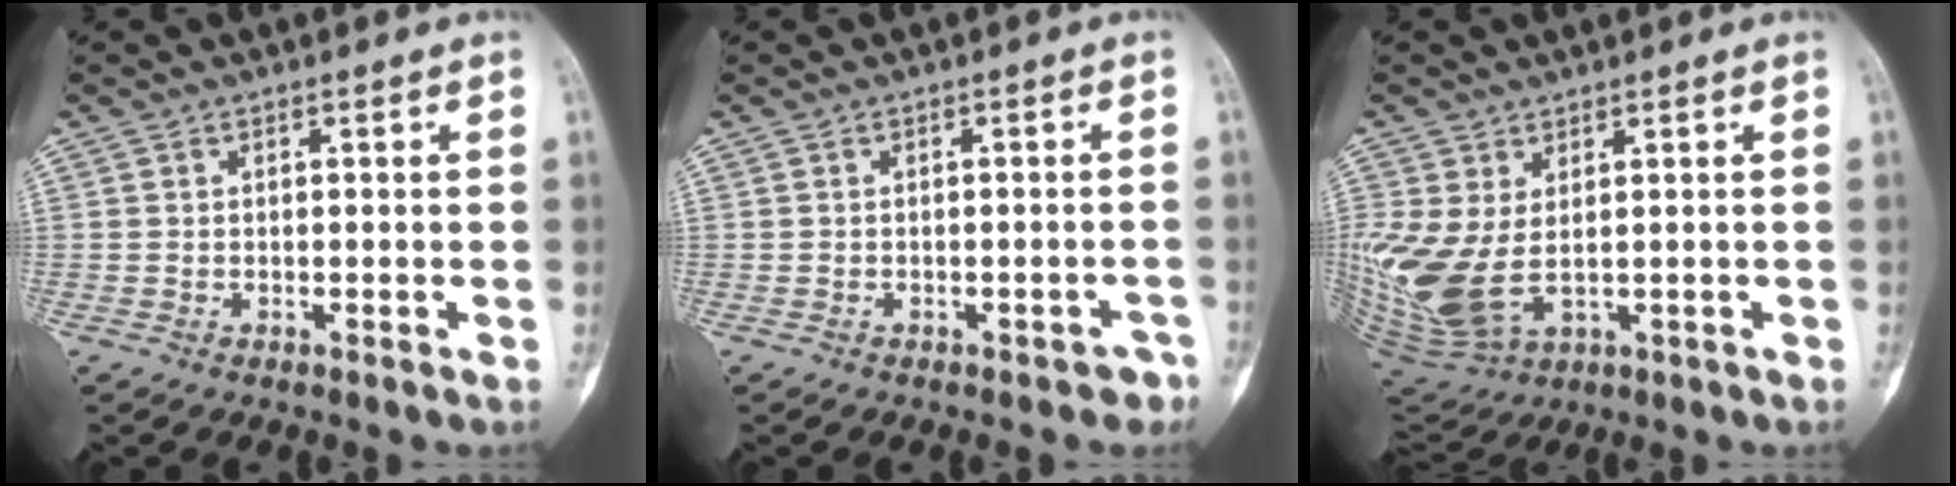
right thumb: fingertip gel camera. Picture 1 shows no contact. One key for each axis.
{"total": 3.3, "fx": -2.4, "fy": 1.8, "fz": 1.3, "tx": -0.006, "ty": 0.019, "tz": -0.023}
{"total": 12.2, "fx": 0.5, "fy": 7.4, "fz": 9.7, "tx": -0.225, "ty": -0.011, "tz": 0.034}